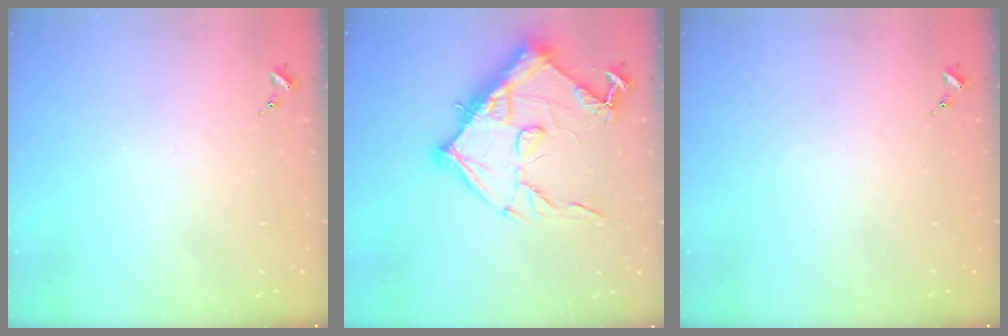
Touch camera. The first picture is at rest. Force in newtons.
{"total": 15.4, "press": 15.4, "slide": 1.0}
{"total": 0.0}